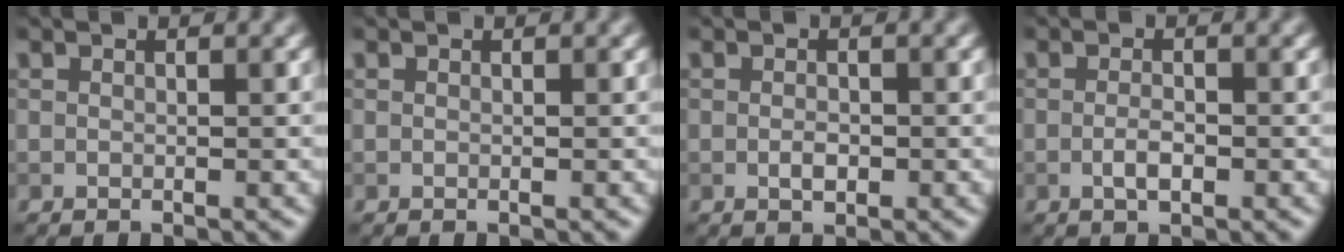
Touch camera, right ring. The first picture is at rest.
{"total": 0.0}
{"total": 1.2, "force": [-0.3, 0.7, 1.0], "torque": [-0.018, 0.000, -0.006]}
{"total": 1.6, "force": [-0.5, 0.6, 1.4], "torque": [-0.029, -0.002, -0.012]}